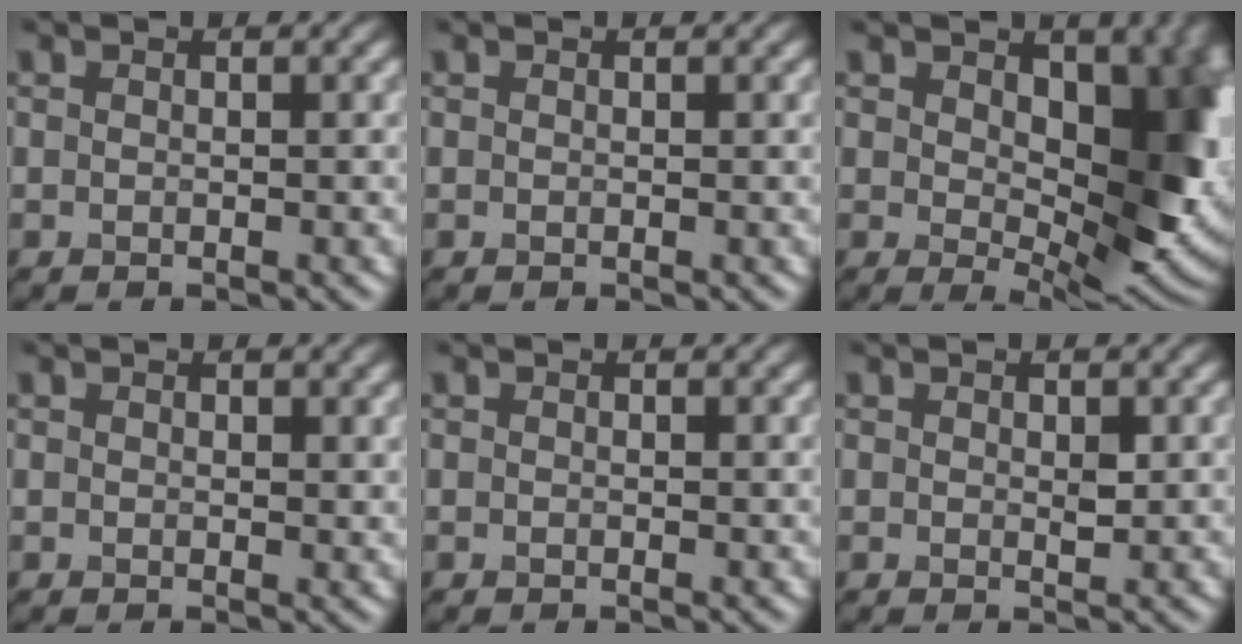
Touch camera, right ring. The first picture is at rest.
{"total": 0.0}
{"total": 12.2, "force": [1.7, 6.9, 10.0], "torque": [-0.124, -0.014, 0.032]}
{"total": 0.8, "force": [0.6, 0.4, 0.4], "torque": [-0.005, -0.002, 0.011]}
{"total": 0.0}
{"total": 0.9, "force": [0.2, 0.5, 0.8], "torque": [-0.011, -0.003, 0.004]}